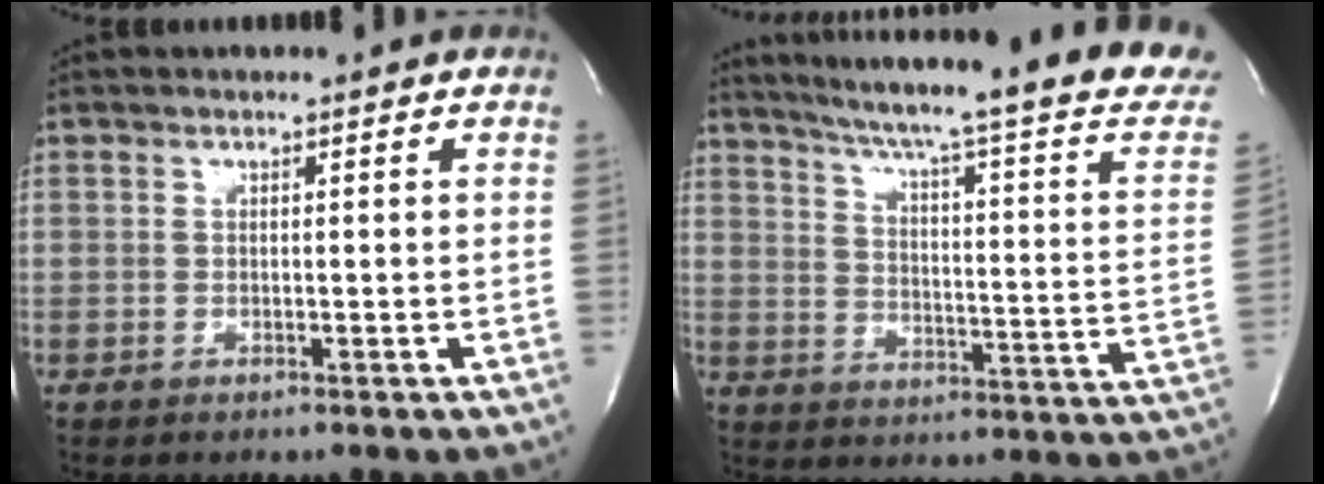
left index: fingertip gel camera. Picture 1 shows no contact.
{"total": 27.7, "force": [23.1, 0.9, 15.3], "torque": [-0.225, -0.069, 0.284]}